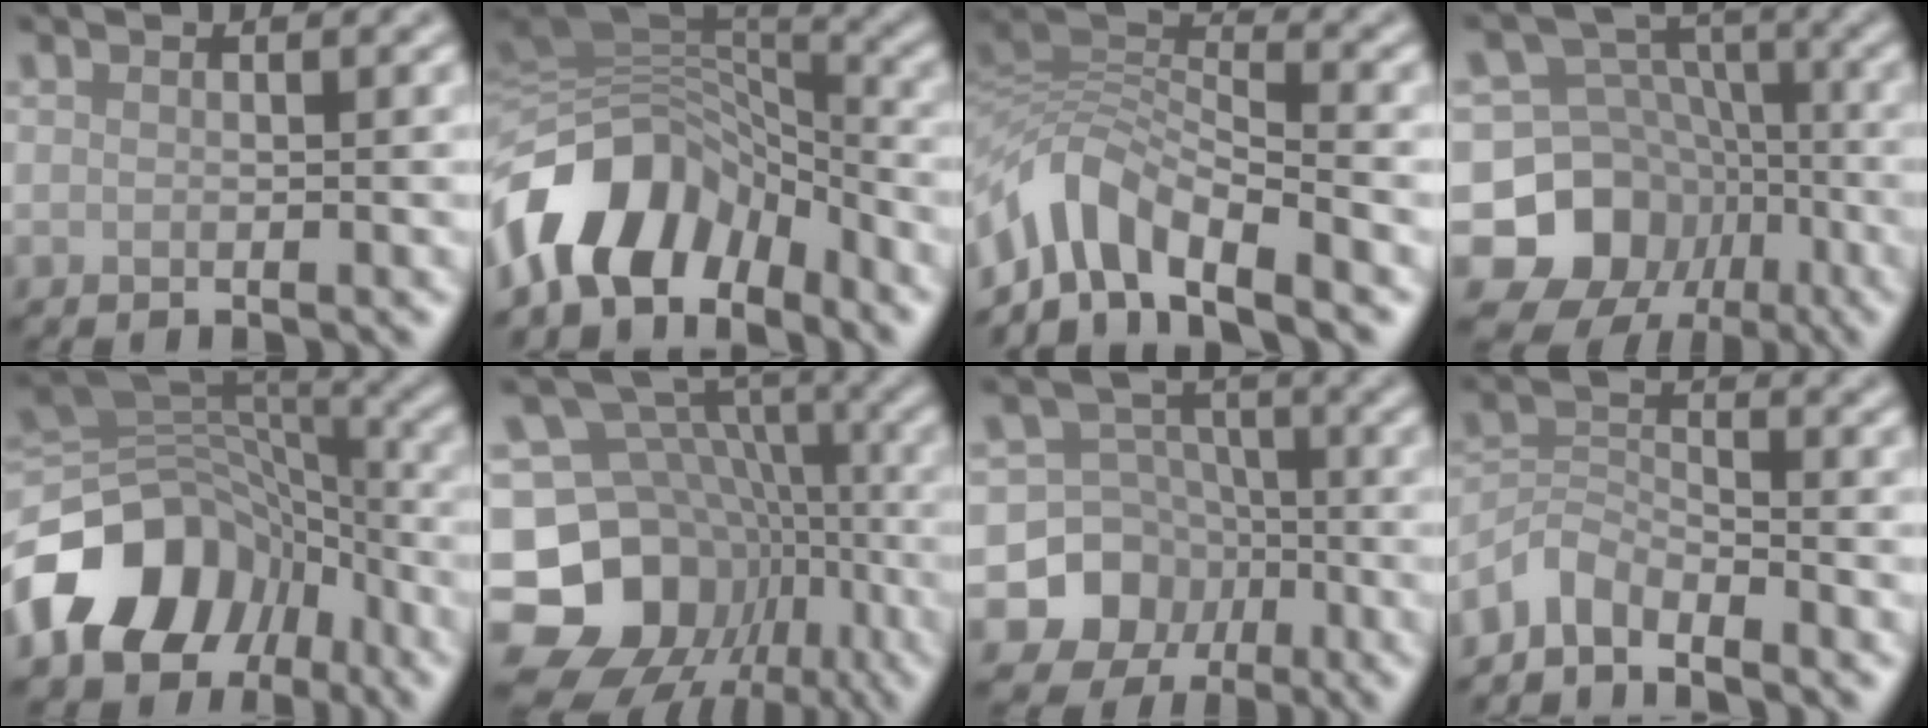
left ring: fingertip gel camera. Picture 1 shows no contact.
{"total": 10.1, "force": [-5.7, 6.4, 5.4], "torque": [-0.097, 0.015, -0.111]}
{"total": 7.2, "force": [-5.2, 2.8, 4.2], "torque": [-0.063, 0.006, -0.109]}
{"total": 9.9, "force": [-4.5, 8.4, 2.7], "torque": [-0.059, 0.014, -0.098]}
{"total": 11.9, "force": [-5.9, 8.6, 5.8], "torque": [-0.108, 0.008, -0.110]}
{"total": 13.6, "force": [-5.9, 11.1, 5.0], "torque": [-0.102, 0.017, -0.088]}
{"total": 6.9, "force": [-3.0, 6.1, 1.3], "torque": [-0.004, 0.008, -0.078]}
{"total": 3.2, "force": [-2.9, 1.1, 0.8], "torque": [-0.016, 0.004, -0.073]}